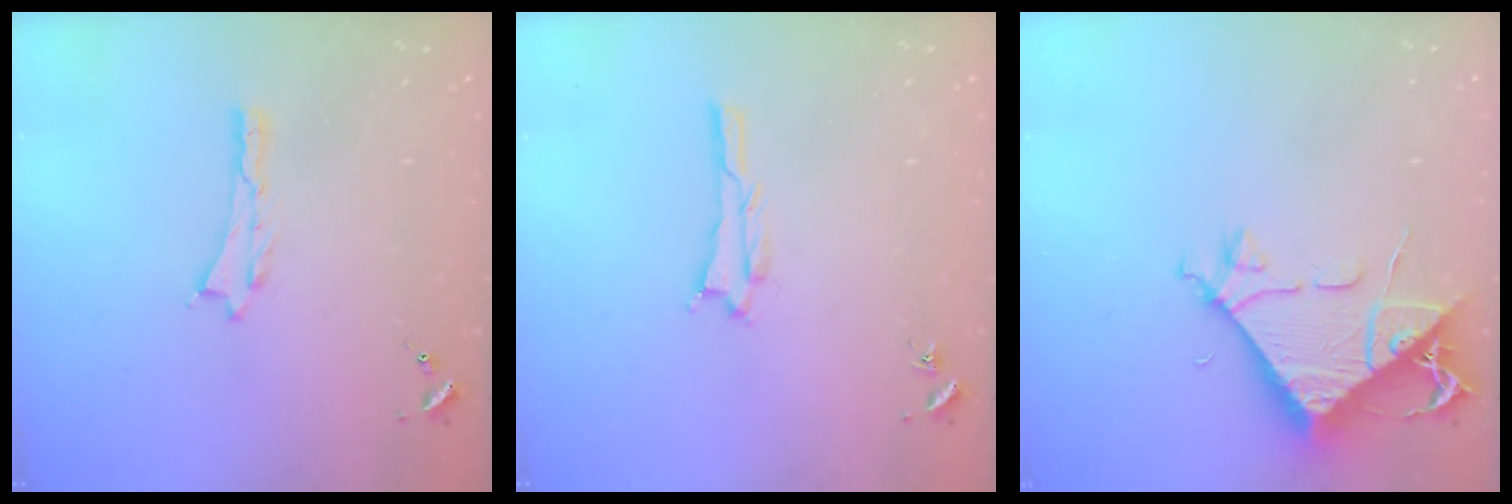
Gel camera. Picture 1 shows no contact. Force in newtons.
{"total": 1.1, "press": 1.1, "slide": 0.1}
{"total": 8.2, "press": 8.1, "slide": 1.2}